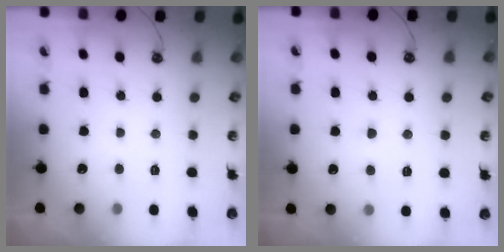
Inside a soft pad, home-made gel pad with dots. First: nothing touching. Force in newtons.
{"total": 2.2, "press": 2.1, "slide": 0.6}